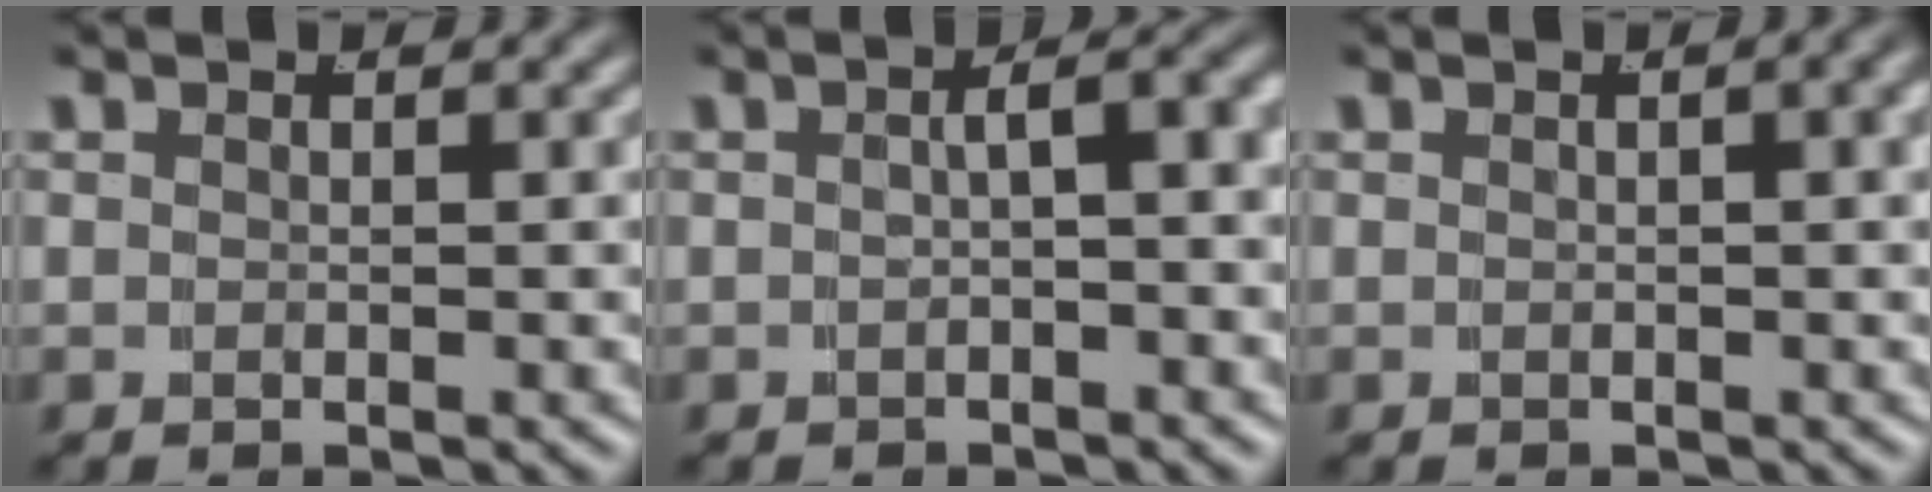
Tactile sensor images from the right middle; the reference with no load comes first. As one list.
[{"total": 3.2, "force": [-0.1, 0.9, 3.1], "torque": [-0.029, 0.011, -0.003]}, {"total": 1.2, "force": [0.2, 0.0, 1.2], "torque": [-0.014, 0.007, 0.004]}]